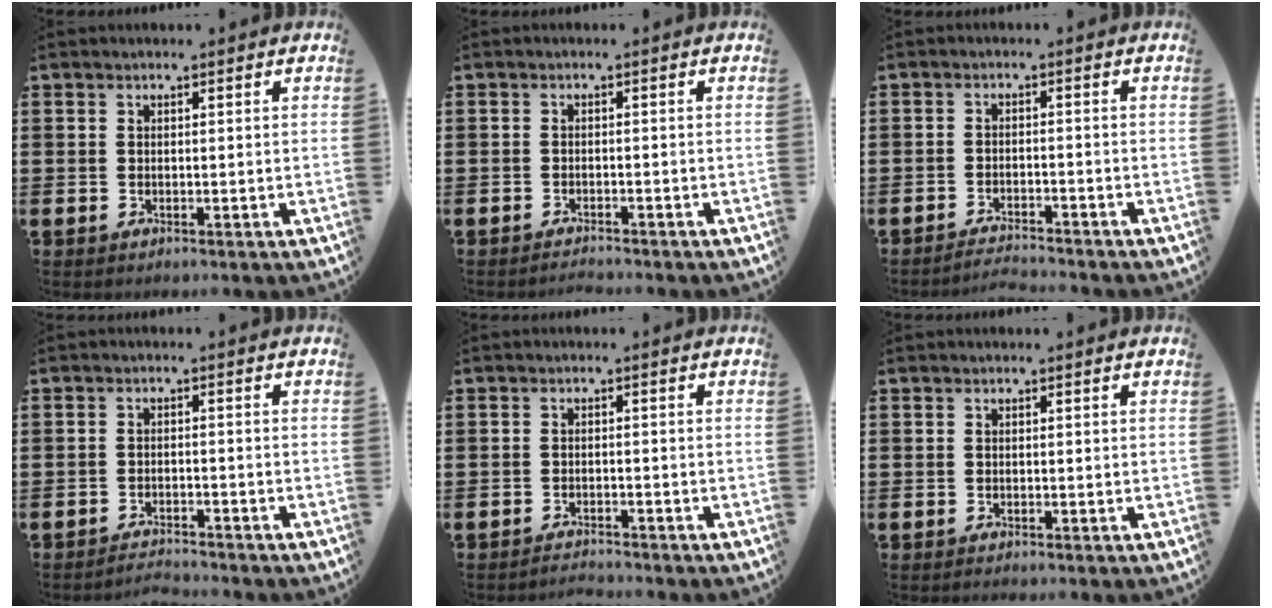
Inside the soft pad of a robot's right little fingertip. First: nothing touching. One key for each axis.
{"total": 1.1, "fx": -1.1, "fy": -0.1, "fz": -0.1, "tx": -0.002, "ty": 0.002, "tz": -0.023}
{"total": 2.1, "fx": -2.1, "fy": -0.2, "fz": 0.0, "tx": -0.004, "ty": 0.005, "tz": -0.044}
{"total": 2.0, "fx": -2.0, "fy": -0.1, "fz": -0.1, "tx": -0.003, "ty": 0.005, "tz": -0.042}
{"total": 1.6, "fx": -1.5, "fy": -0.1, "fz": -0.2, "tx": -0.001, "ty": 0.006, "tz": -0.033}
{"total": 0.0}